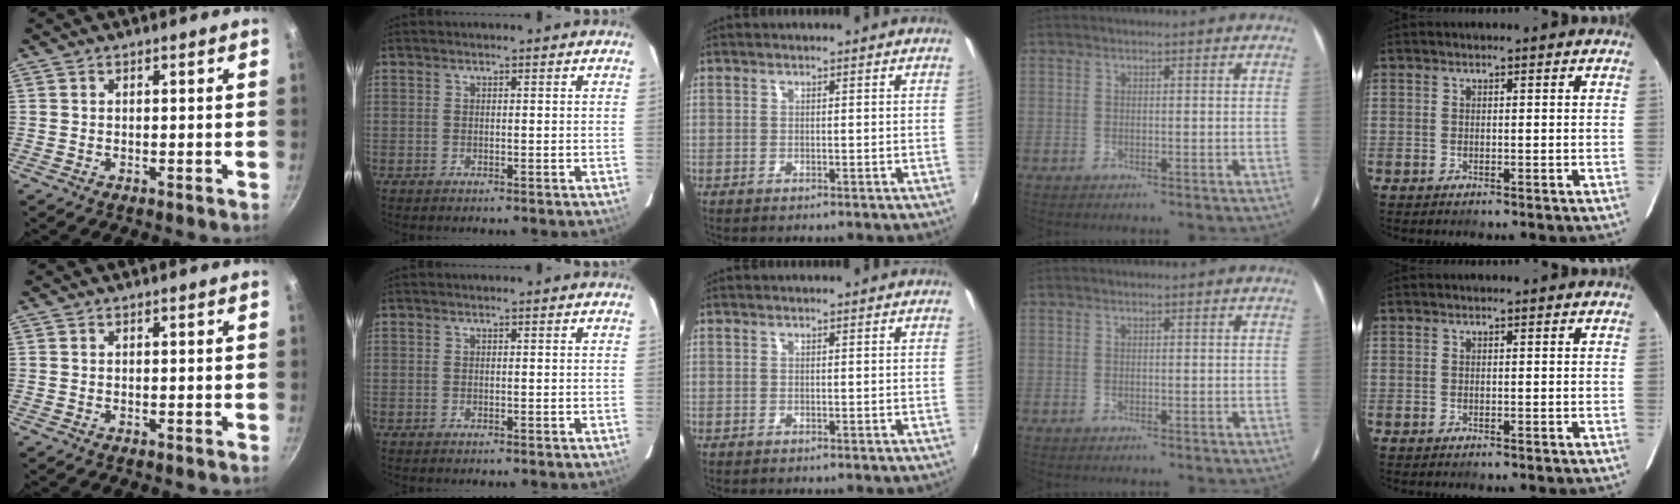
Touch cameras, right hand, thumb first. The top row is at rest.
{}